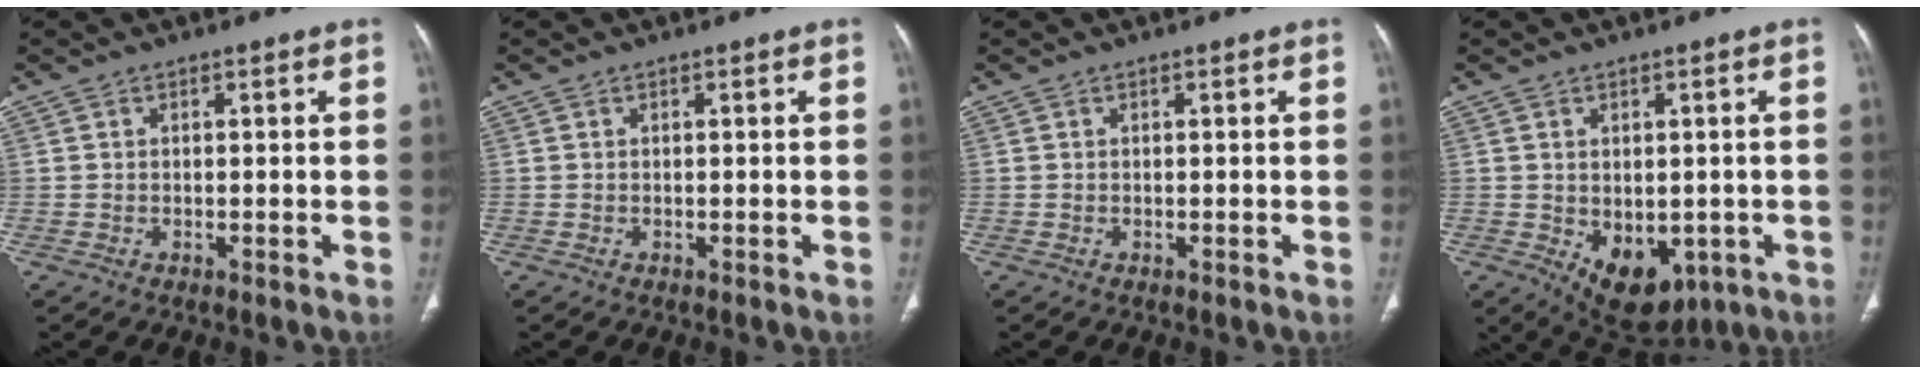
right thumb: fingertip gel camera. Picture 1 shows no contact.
{"total": 0.0}
{"total": 0.0}
{"total": 10.7, "force": [-3.2, 6.9, 7.5], "torque": [-0.082, -0.004, -0.024]}